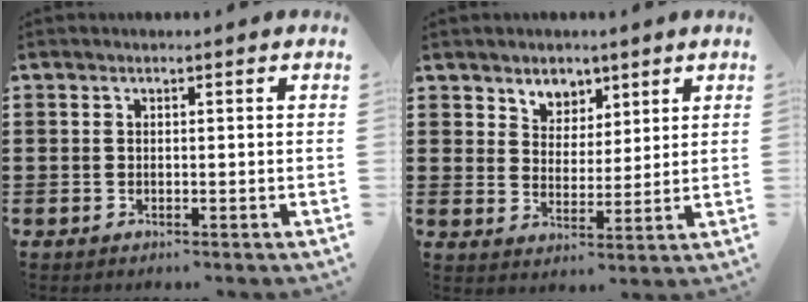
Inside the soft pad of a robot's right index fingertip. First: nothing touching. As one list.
[{"total": 4.3, "force": [3.3, 2.7, 0.2], "torque": [-0.023, 0.004, 0.062]}]